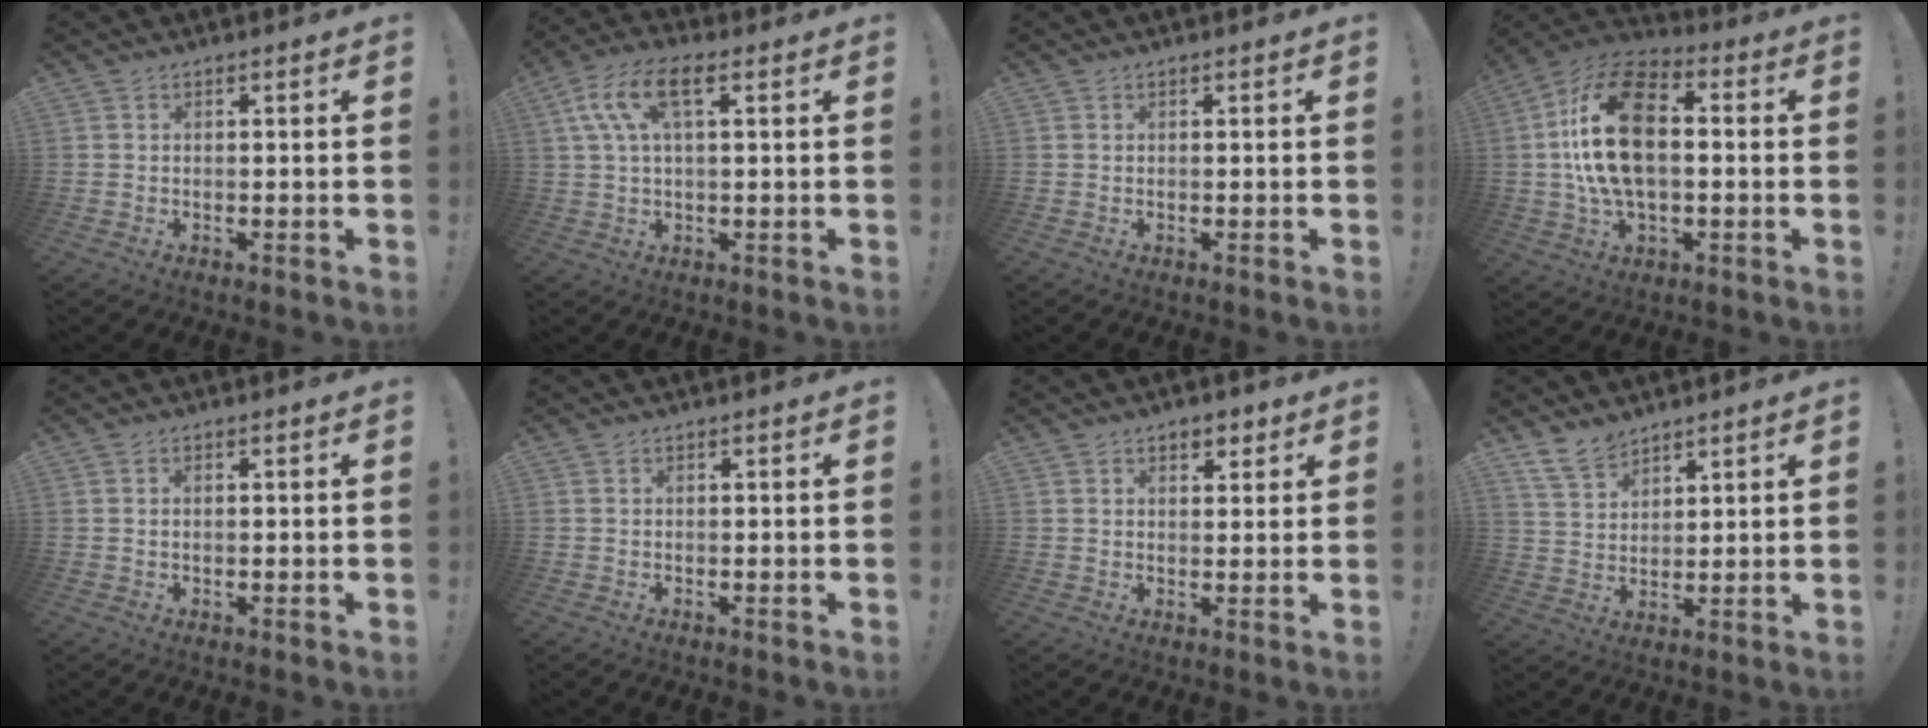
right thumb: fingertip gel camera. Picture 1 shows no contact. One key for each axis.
{"total": 10.9, "fx": 3.5, "fy": 4.7, "fz": 9.2, "tx": -0.190, "ty": 0.006, "tz": 0.068}
{"total": 0.0}
{"total": 20.6, "fx": 1.7, "fy": 12.0, "fz": 16.7, "tx": -0.305, "ty": 0.010, "tz": 0.028}
{"total": 0.9, "fx": 0.4, "fy": 0.5, "fz": 0.6, "tx": -0.013, "ty": 0.004, "tz": 0.007}
{"total": 0.0}
{"total": 3.8, "fx": 2.4, "fy": 2.5, "fz": 1.6, "tx": -0.012, "ty": -0.006, "tz": 0.040}
{"total": 7.6, "fx": 6.3, "fy": 3.7, "fz": 2.1, "tx": -0.043, "ty": -0.036, "tz": 0.124}